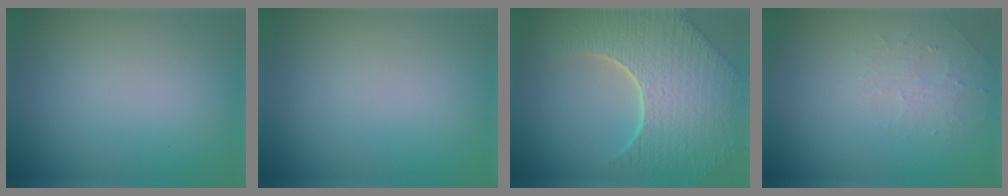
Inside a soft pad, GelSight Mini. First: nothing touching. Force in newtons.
{"total": 0.0}
{"total": 8.8, "press": 6.2, "slide": 6.2}
{"total": 1.4, "press": 0.7, "slide": 1.2}